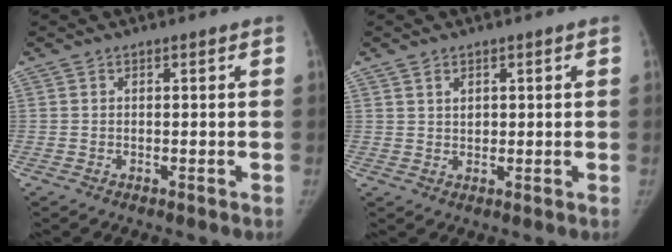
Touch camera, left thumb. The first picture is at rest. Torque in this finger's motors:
{"motor_torque": [-0.33, 0.12, -0.11, 0.01, -0.01]}